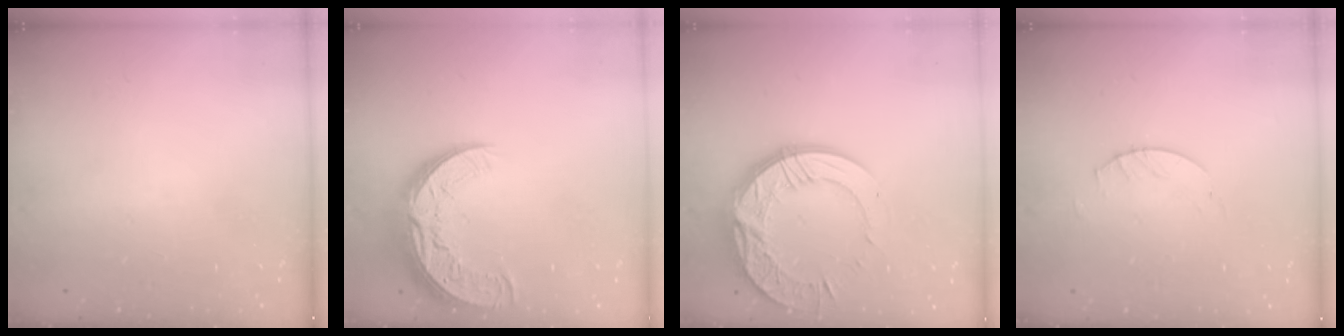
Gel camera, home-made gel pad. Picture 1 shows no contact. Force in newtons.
{"total": 13.9, "press": 13.9, "slide": 1.3}
{"total": 18.7, "press": 18.7, "slide": 1.4}
{"total": 2.0, "press": 2.0, "slide": 0.2}